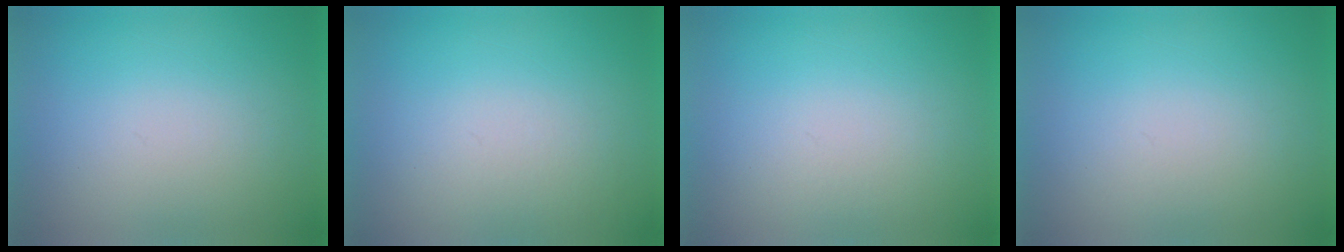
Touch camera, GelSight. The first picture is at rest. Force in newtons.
{"total": 1.8}
{"total": 1.2}
{"total": 1.0}